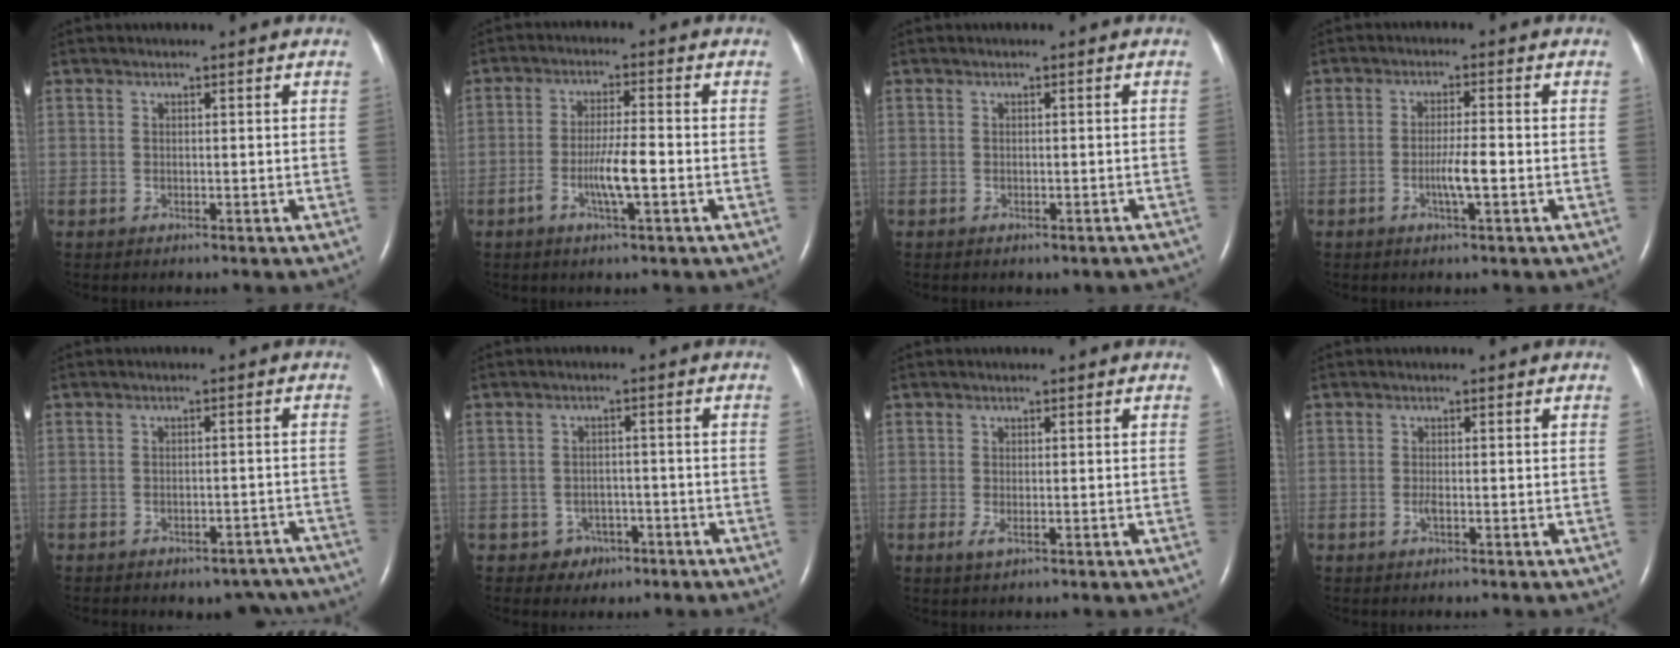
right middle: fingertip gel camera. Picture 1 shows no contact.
{"total": 5.5, "force": [-1.9, 0.2, 5.1], "torque": [-0.101, -0.005, -0.035]}
{"total": 3.9, "force": [-3.3, 1.6, 1.3], "torque": [-0.008, 0.002, -0.034]}
{"total": 3.7, "force": [-1.2, 0.1, 3.5], "torque": [-0.068, -0.003, -0.023]}
{"total": 11.9, "force": [-10.5, 4.9, 2.7], "torque": [-0.031, 0.020, -0.106]}
{"total": 3.3, "force": [-1.7, 2.9, 0.0], "torque": [0.004, 0.015, -0.016]}
{"total": 1.5, "force": [-0.4, 0.4, 1.3], "torque": [-0.030, -0.005, -0.005]}
{"total": 0.8, "force": [-0.3, 0.0, 0.7], "torque": [-0.020, -0.001, -0.006]}